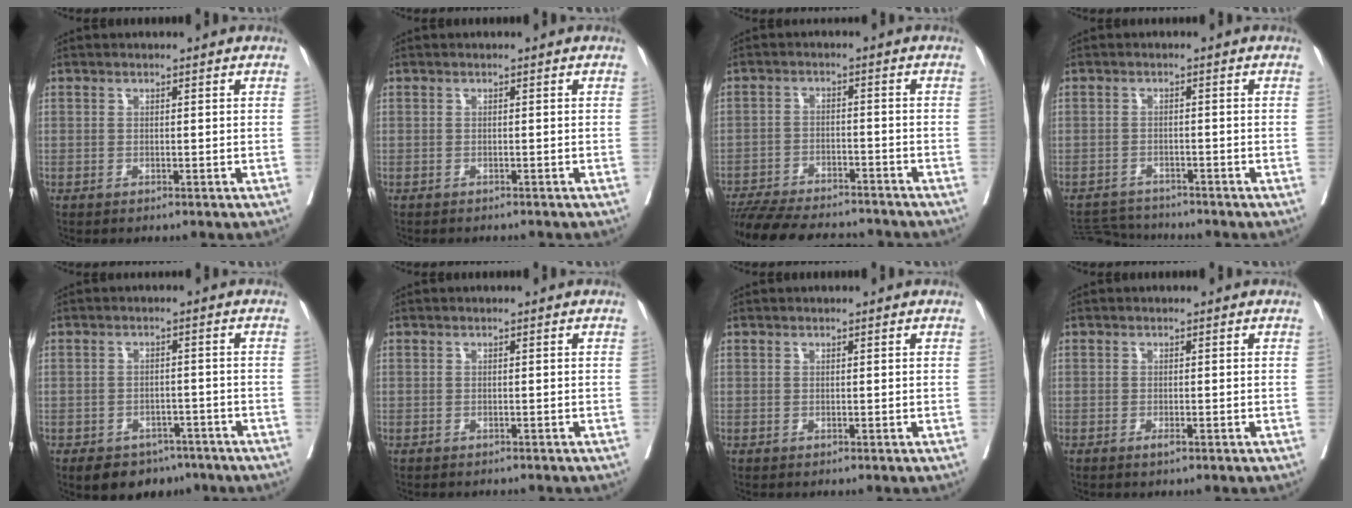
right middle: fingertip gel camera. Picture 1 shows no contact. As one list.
[{"total": 3.6, "force": [-3.3, 0.7, 1.2], "torque": [-0.021, -0.006, -0.041]}, {"total": 16.5, "force": [-14.9, 3.4, 6.2], "torque": [-0.134, -0.013, -0.217]}, {"total": 5.2, "force": [-5.2, 0.0, -0.2], "torque": [-0.002, -0.009, -0.090]}, {"total": 7.3, "force": [-5.4, 4.4, 2.1], "torque": [-0.023, 0.007, -0.073]}, {"total": 2.6, "force": [-2.4, 0.5, 0.8], "torque": [-0.018, -0.006, -0.030]}, {"total": 0.0}, {"total": 0.9, "force": [-0.6, 0.0, 0.7], "torque": [-0.018, -0.003, -0.010]}]